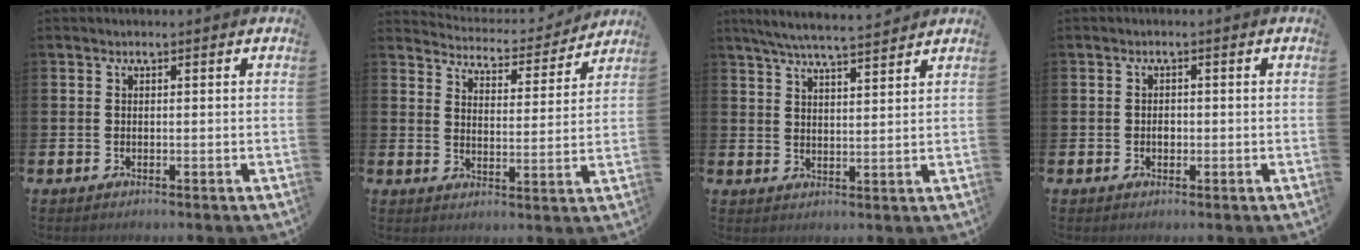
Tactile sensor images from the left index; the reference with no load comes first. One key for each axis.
{"total": 4.9, "fx": 4.8, "fy": 0.7, "fz": 0.3, "tx": -0.027, "ty": -0.041, "tz": 0.079}
{"total": 5.8, "fx": 5.5, "fy": 0.1, "fz": 1.8, "tx": -0.047, "ty": -0.025, "tz": 0.098}
{"total": 1.4, "fx": -0.2, "fy": 1.0, "fz": 0.9, "tx": -0.005, "ty": 0.001, "tz": -0.008}